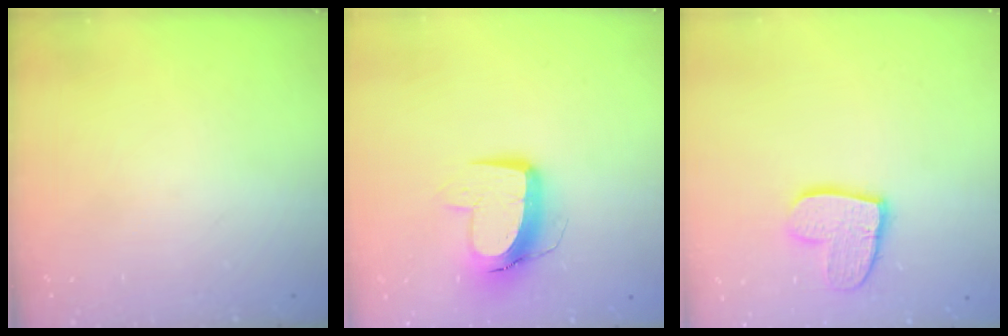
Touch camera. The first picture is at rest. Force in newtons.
{"total": 11.1, "press": 11.1, "slide": 0.9}
{"total": 11.9, "press": 11.9, "slide": 0.9}